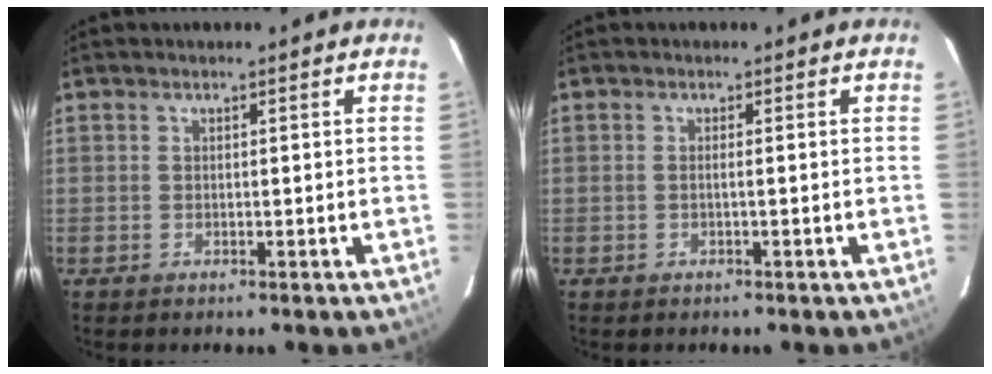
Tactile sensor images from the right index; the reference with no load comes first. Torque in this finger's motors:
{"motor_torque": [0.02, 0.27, -0.01, 0.00]}